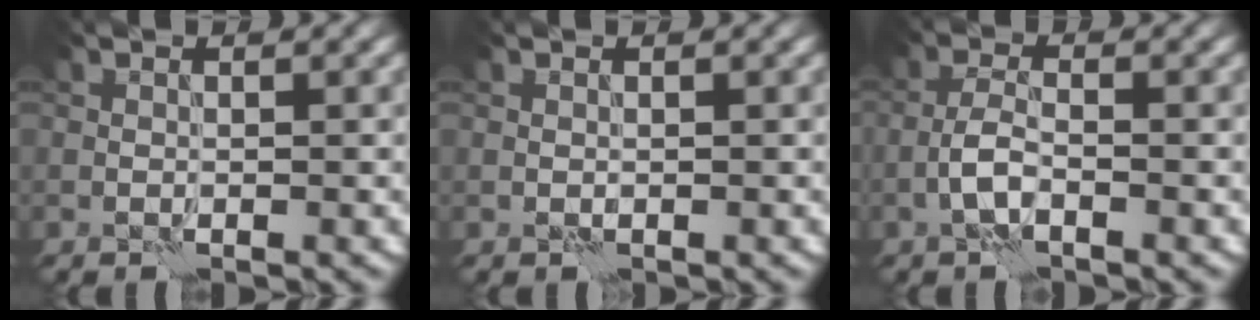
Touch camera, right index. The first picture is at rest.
{"total": 0.0}
{"total": 2.2, "force": [-1.2, 0.7, 1.8], "torque": [-0.040, 0.008, -0.029]}